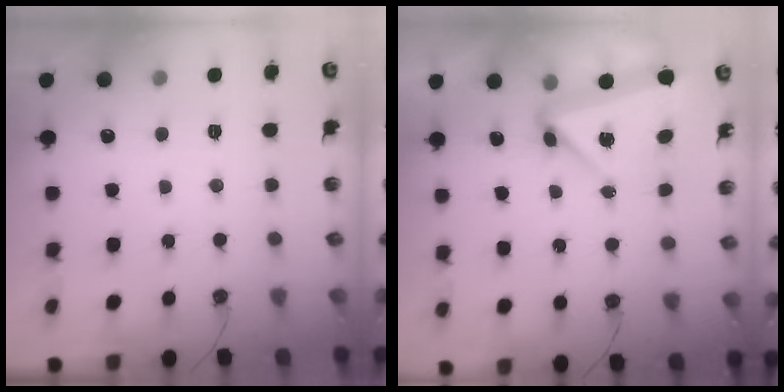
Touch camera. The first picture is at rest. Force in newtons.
{"total": 5.6, "press": 4.6, "slide": 3.2}